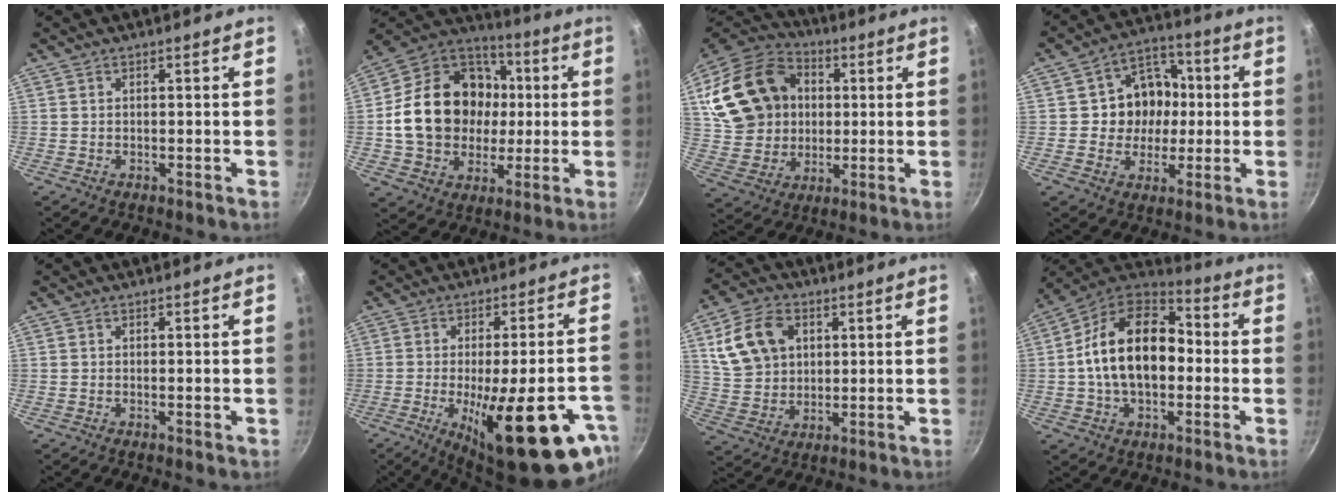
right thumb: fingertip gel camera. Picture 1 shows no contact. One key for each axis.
{"total": 23.2, "fx": 0.6, "fy": 19.0, "fz": 13.3, "tx": -0.213, "ty": 0.038, "tz": 0.016}
{"total": 22.1, "fx": 4.5, "fy": 18.1, "fz": 11.9, "tx": -0.210, "ty": 0.023, "tz": 0.093}
{"total": 12.0, "fx": 0.4, "fy": 10.4, "fz": 5.9, "tx": -0.051, "ty": 0.016, "tz": -0.003}
{"total": 0.7, "fx": -0.2, "fy": 0.1, "fz": 0.7, "tx": -0.012, "ty": -0.001, "tz": -0.004}
{"total": 24.3, "fx": -9.6, "fy": 7.4, "fz": 21.0, "tx": -0.259, "ty": 0.007, "tz": -0.127}
{"total": 13.2, "fx": 4.1, "fy": 9.9, "fz": 7.8, "tx": -0.133, "ty": 0.000, "tz": 0.083}
{"total": 19.7, "fx": -0.3, "fy": 12.9, "fz": 14.9, "tx": -0.228, "ty": 0.040, "tz": -0.022}